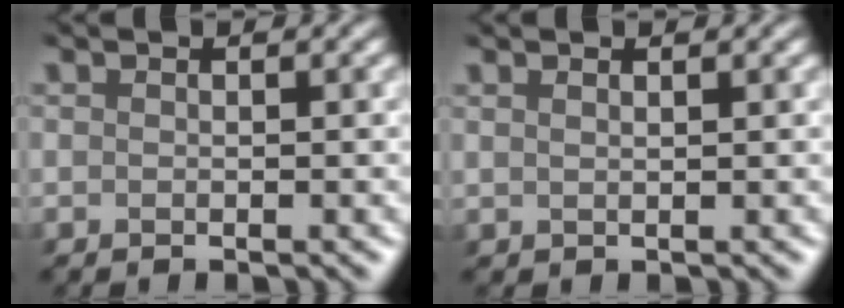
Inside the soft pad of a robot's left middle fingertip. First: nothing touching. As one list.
[{"total": 0.9, "force": [0.9, 0.0, -0.2], "torque": [0.003, 0.000, 0.014]}]